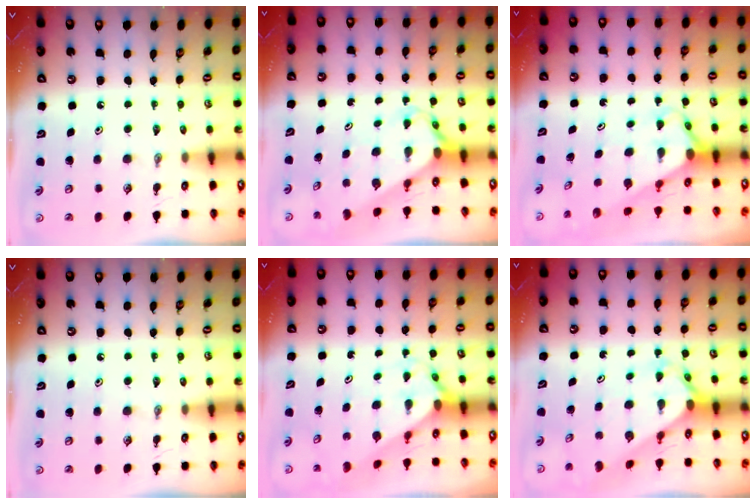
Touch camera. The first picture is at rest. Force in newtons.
{"total": 2.7, "press": 2.7, "slide": 0.3}
{"total": 2.7, "press": 2.7, "slide": 0.2}
{"total": 0.0}
{"total": 1.2, "press": 1.2, "slide": 0.1}
{"total": 2.5, "press": 2.5, "slide": 0.2}